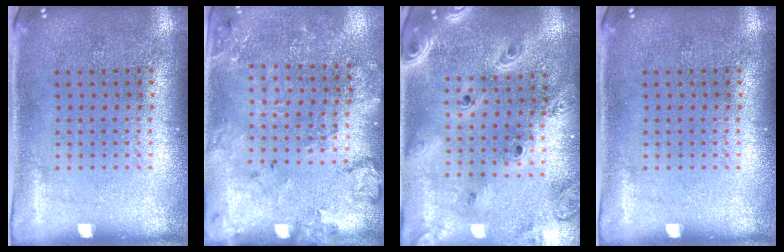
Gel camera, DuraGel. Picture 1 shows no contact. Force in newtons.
{"total": 1.8, "press": 1.7, "slide": 0.6}
{"total": 3.1, "press": 2.6, "slide": 1.7}
{"total": 0.0}